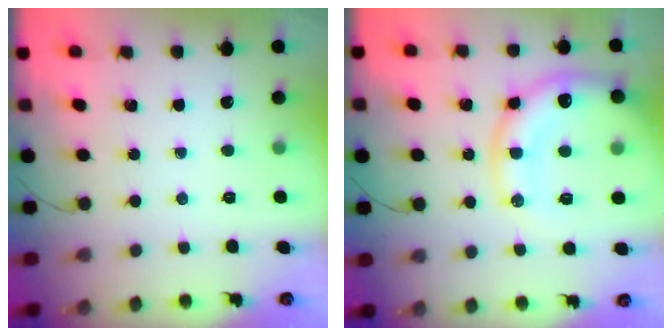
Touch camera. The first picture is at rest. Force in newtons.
{"total": 17.4, "press": 17.2, "slide": 2.8}